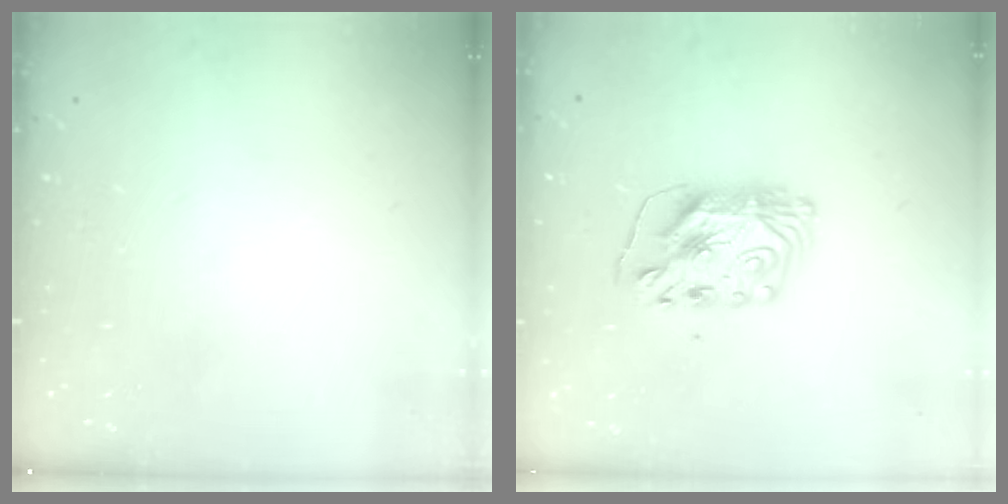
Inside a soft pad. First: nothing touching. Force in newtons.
{"total": 9.2, "press": 9.2, "slide": 0.9}